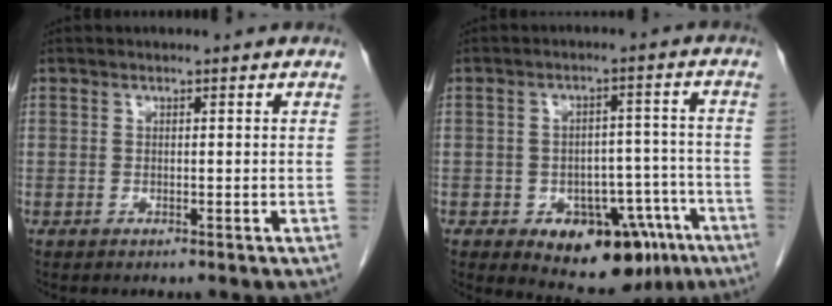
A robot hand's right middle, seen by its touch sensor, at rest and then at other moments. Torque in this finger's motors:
{"motor_torque": [1.07, -1.07, 0.19, 0.06]}